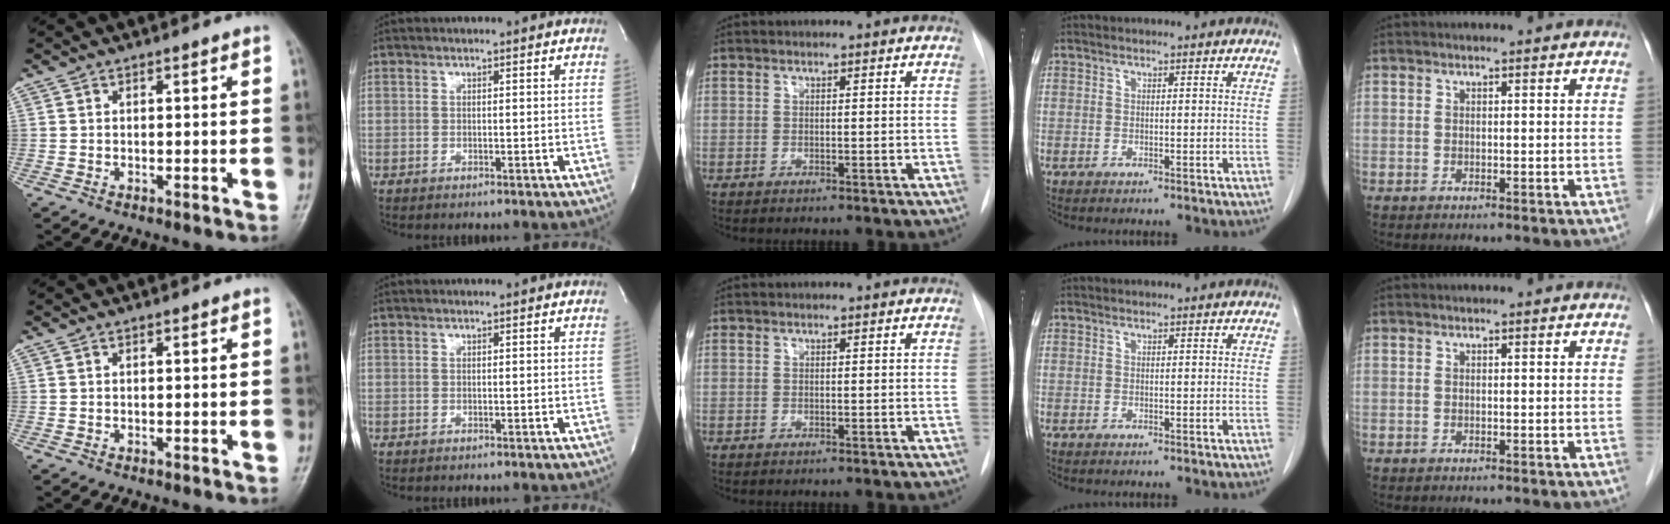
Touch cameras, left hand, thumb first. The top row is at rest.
{}